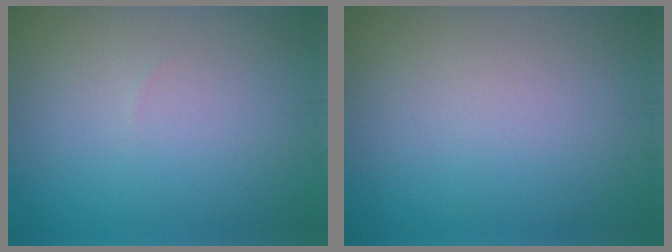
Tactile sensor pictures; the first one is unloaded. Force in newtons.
{"total": 0.0}